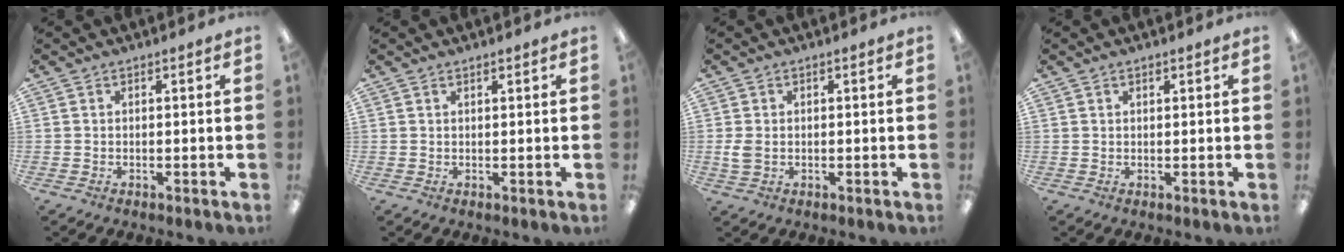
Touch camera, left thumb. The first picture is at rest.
{"total": 0.8, "force": [0.7, 0.2, 0.3], "torque": [-0.008, 0.000, 0.014]}
{"total": 2.9, "force": [-0.1, 1.9, 2.2], "torque": [-0.053, 0.001, -0.005]}
{"total": 0.8, "force": [0.6, 0.4, 0.3], "torque": [-0.007, 0.002, 0.011]}